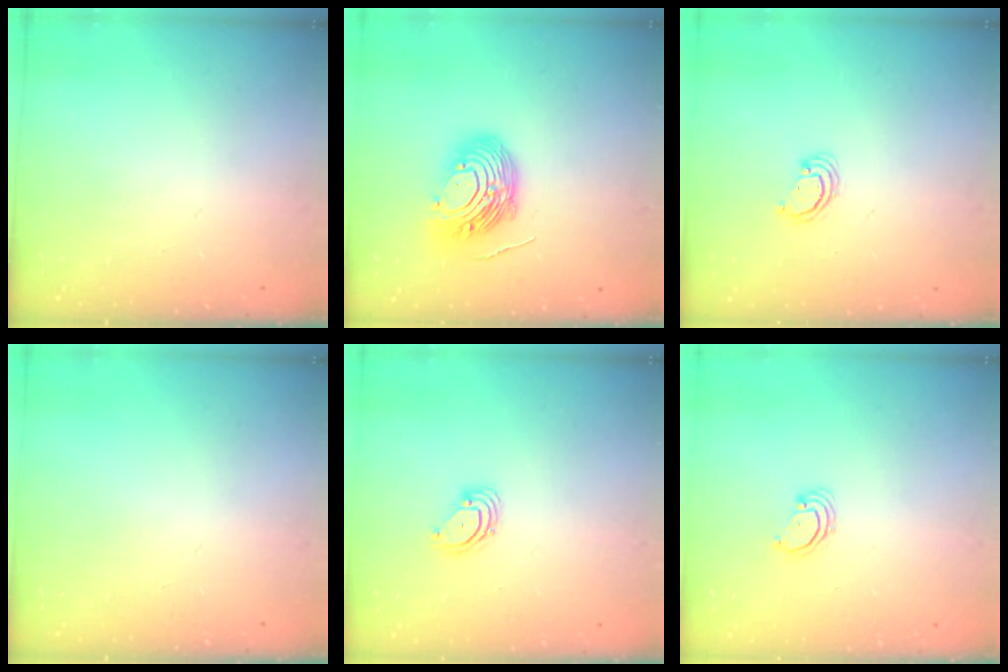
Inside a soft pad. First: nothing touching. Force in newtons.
{"total": 13.4, "press": 13.3, "slide": 1.5}
{"total": 2.5, "press": 2.5, "slide": 0.2}
{"total": 0.0}
{"total": 3.6, "press": 3.6, "slide": 0.3}
{"total": 2.3, "press": 2.3, "slide": 0.2}